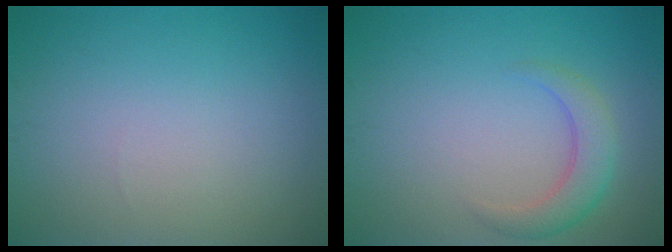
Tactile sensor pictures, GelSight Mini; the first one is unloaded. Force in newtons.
{"total": 2.9, "press": 2.9, "slide": 0.2}